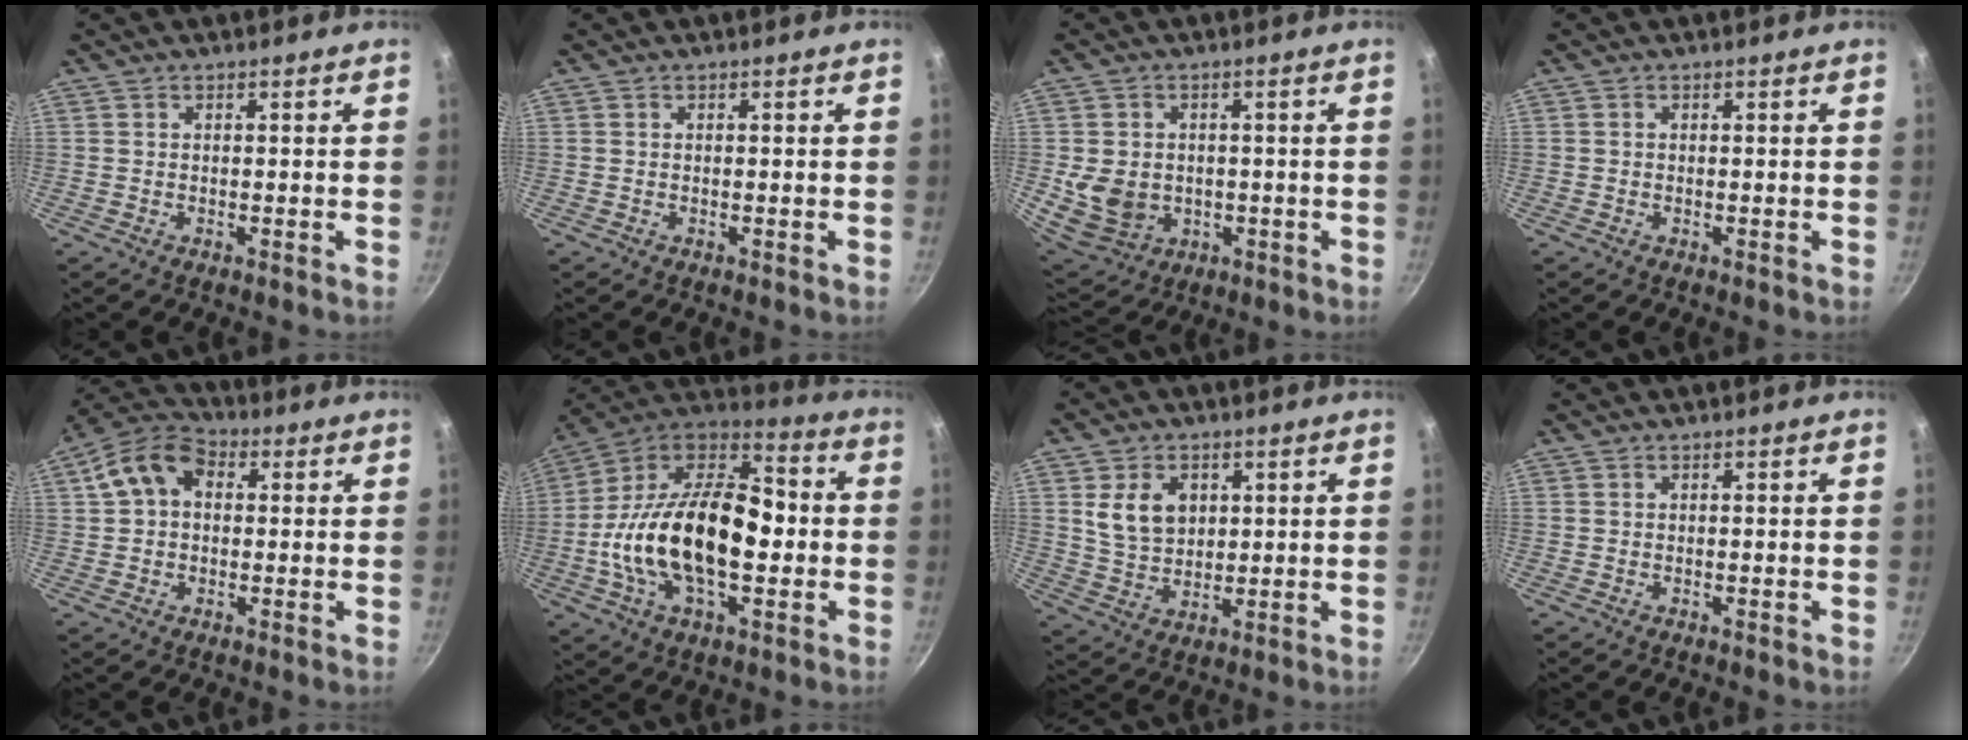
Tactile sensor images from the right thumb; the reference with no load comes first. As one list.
[{"total": 0.0}, {"total": 10.6, "force": [-0.9, 8.7, 6.0], "torque": [-0.100, -0.008, 0.005]}, {"total": 0.0}, {"total": 9.9, "force": [2.0, 7.1, 6.5], "torque": [-0.099, 0.027, 0.017]}, {"total": 26.1, "force": [-2.5, 14.6, 21.4], "torque": [-0.366, 0.047, -0.059]}, {"total": 8.6, "force": [2.4, 6.4, 5.1], "torque": [-0.073, -0.013, 0.050]}, {"total": 0.0}]